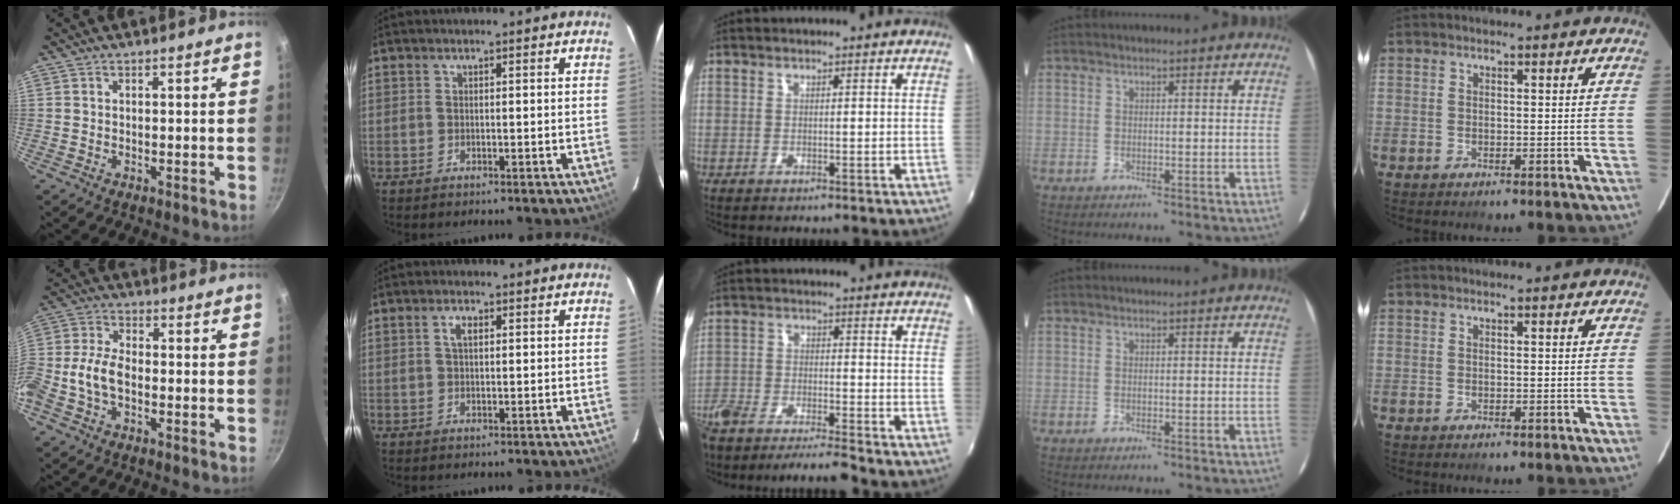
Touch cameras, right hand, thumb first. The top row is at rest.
{"thumb": {"total": 8.3, "force": [-2.2, 5.0, 6.2], "torque": [-0.128, 0.034, -0.056]}, "index": {"total": 2.1, "force": [0.6, 1.0, 1.7], "torque": [-0.033, 0.005, 0.011]}, "middle": {"total": 11.7, "force": [-10.6, 0.9, 5.0], "torque": [-0.125, -0.014, -0.191]}}